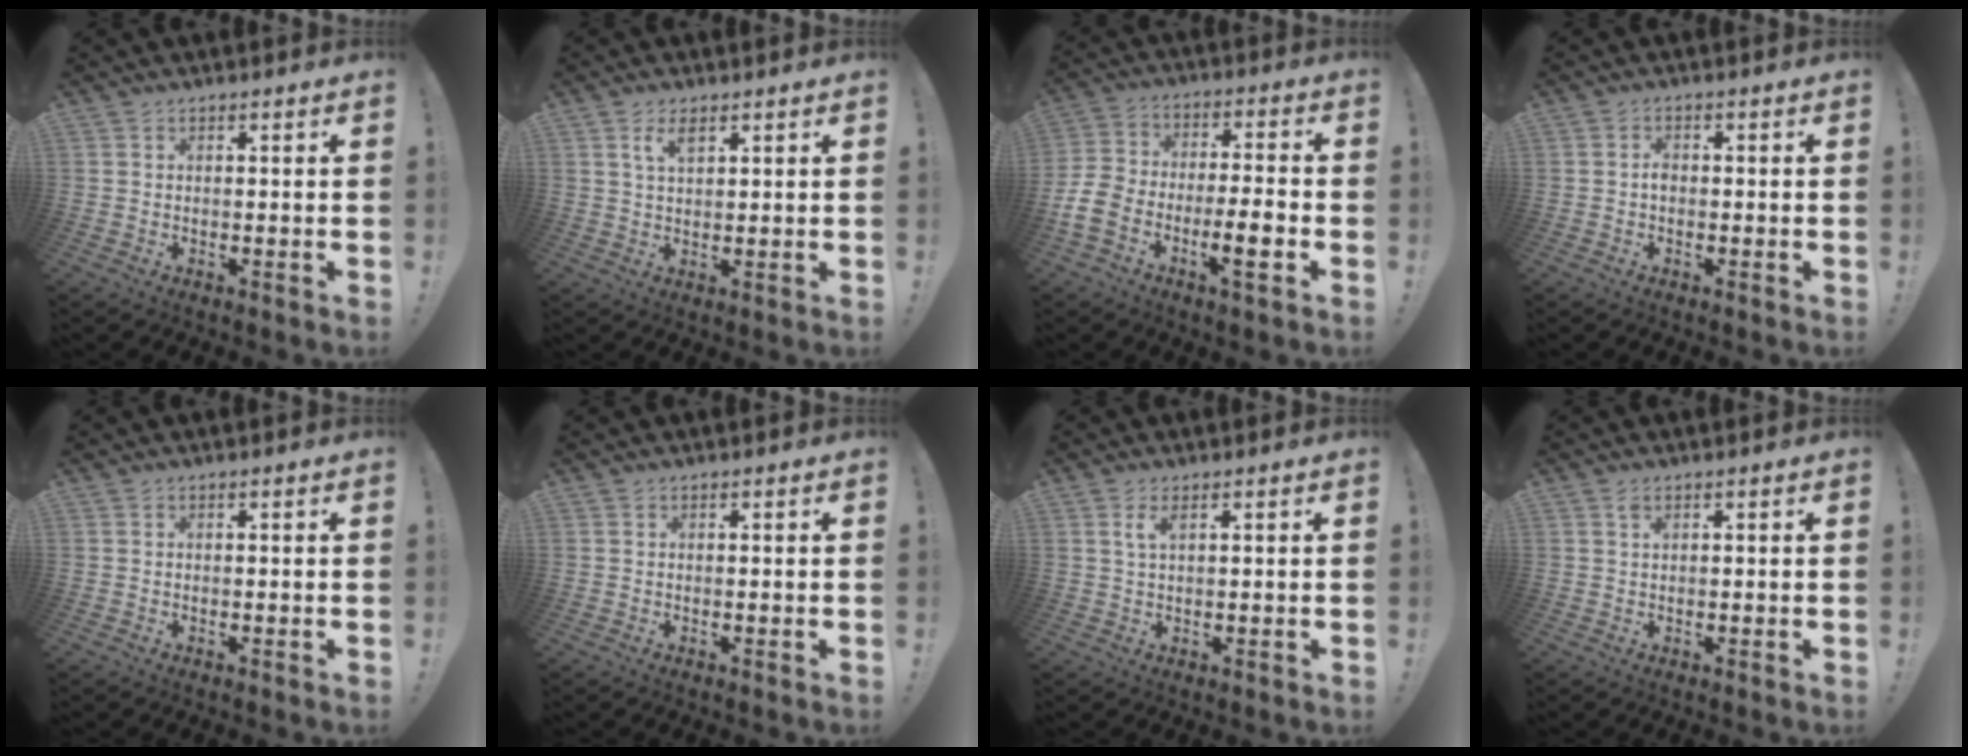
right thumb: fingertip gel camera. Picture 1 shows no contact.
{"total": 4.2, "force": [2.2, 1.8, 3.1], "torque": [-0.050, -0.005, 0.038]}
{"total": 13.0, "force": [-6.2, 6.2, 9.6], "torque": [-0.193, 0.033, -0.107]}
{"total": 1.4, "force": [-0.6, 0.9, 1.0], "torque": [-0.019, 0.005, -0.011]}
{"total": 0.0}
{"total": 0.0}
{"total": 2.7, "force": [1.3, 0.6, 2.2], "torque": [-0.040, -0.002, 0.022]}
{"total": 1.3, "force": [0.9, 0.6, 0.8], "torque": [-0.017, 0.001, 0.016]}